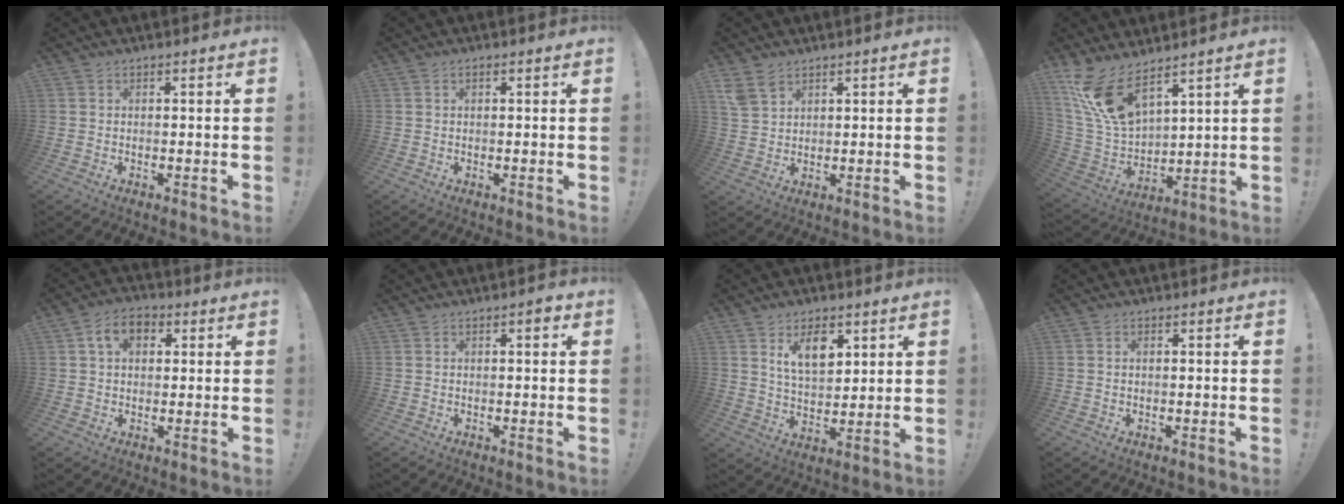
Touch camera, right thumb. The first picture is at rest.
{"total": 0.7, "force": [0.4, 0.4, 0.4], "torque": [-0.005, 0.000, 0.006]}
{"total": 5.5, "force": [3.8, 3.1, 2.4], "torque": [-0.045, -0.015, 0.077]}
{"total": 15.6, "force": [11.0, 6.4, 9.0], "torque": [-0.191, -0.073, 0.208]}
{"total": 8.3, "force": [2.7, 5.8, 5.3], "torque": [-0.081, 0.010, 0.050]}
{"total": 1.5, "force": [0.3, 0.6, 1.4], "torque": [-0.012, -0.002, 0.001]}
{"total": 10.5, "force": [5.7, 5.9, 6.5], "torque": [-0.100, -0.022, 0.104]}
{"total": 0.7, "force": [0.0, 0.4, 0.6], "torque": [-0.016, 0.002, 0.001]}